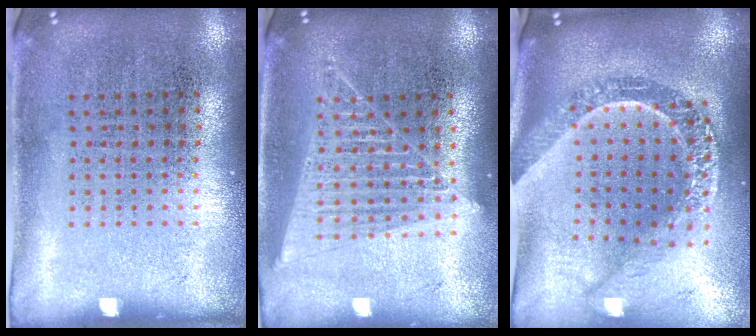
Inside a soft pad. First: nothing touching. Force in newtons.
{"total": 1.5, "press": 1.4, "slide": 0.5}
{"total": 2.7, "press": 2.2, "slide": 1.6}